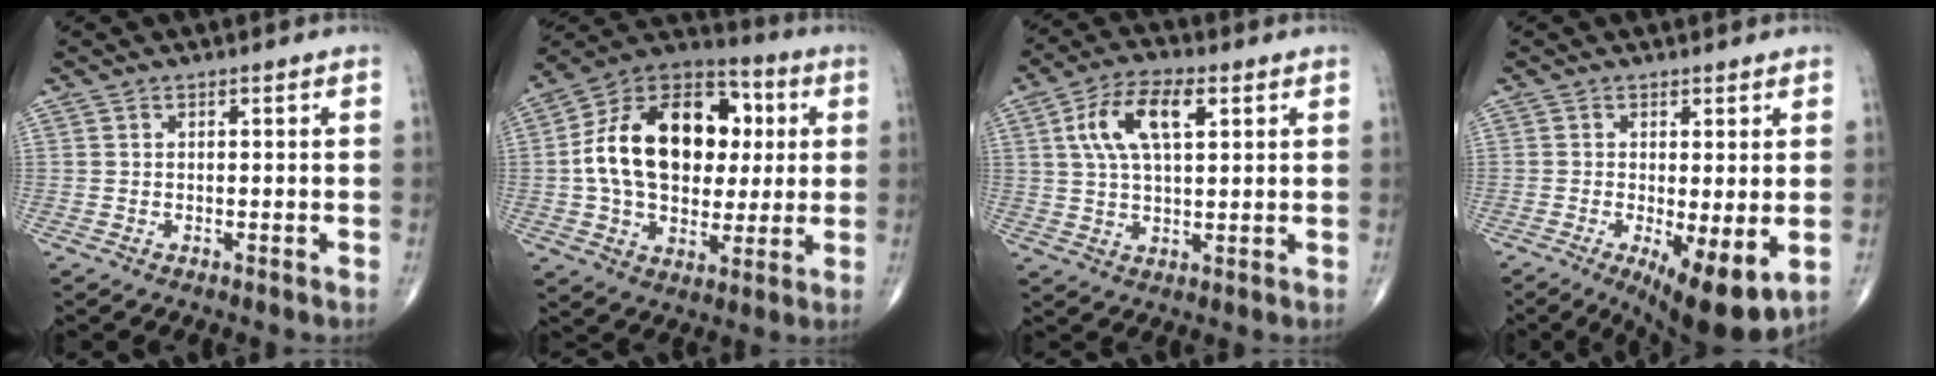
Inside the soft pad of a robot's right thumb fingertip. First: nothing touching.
{"total": 24.1, "force": [2.8, 16.2, 17.6], "torque": [-0.272, 0.020, 0.046]}
{"total": 11.0, "force": [3.6, 5.0, 9.1], "torque": [-0.171, 0.008, 0.064]}
{"total": 10.2, "force": [-2.5, 3.1, 9.4], "torque": [-0.141, -0.024, -0.031]}